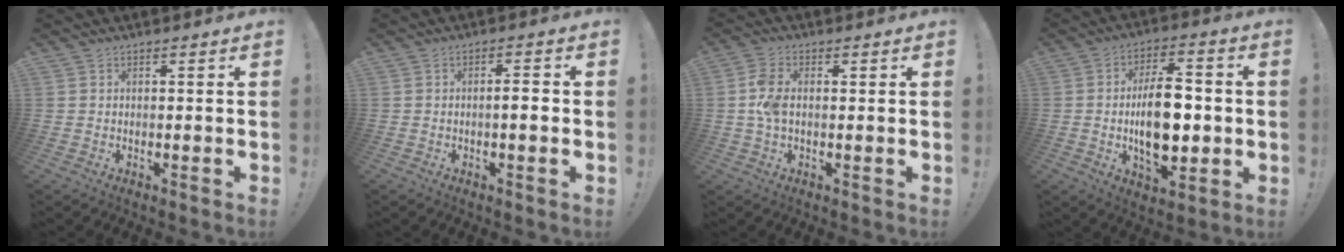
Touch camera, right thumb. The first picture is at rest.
{"total": 3.8, "force": [-0.7, 0.3, 3.7], "torque": [-0.065, 0.003, -0.017]}
{"total": 6.4, "force": [0.2, 3.7, 5.2], "torque": [-0.121, 0.002, 0.001]}
{"total": 15.8, "force": [-1.2, 8.6, 13.3], "torque": [-0.226, 0.002, -0.026]}